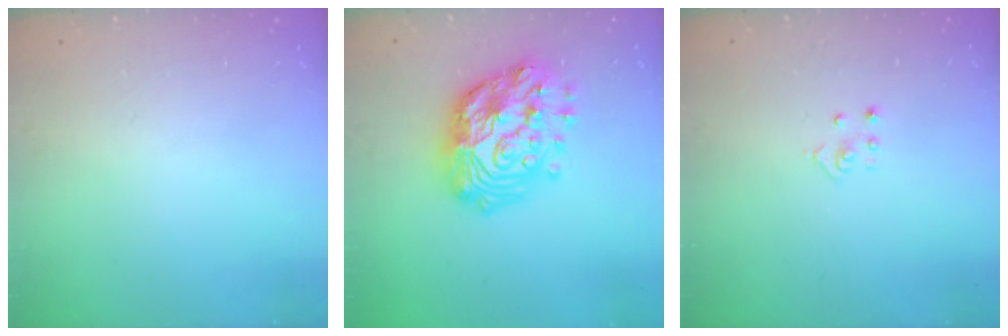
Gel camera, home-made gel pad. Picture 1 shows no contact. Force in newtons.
{"total": 21.7, "press": 21.5, "slide": 2.2}
{"total": 2.8, "press": 2.8, "slide": 0.3}